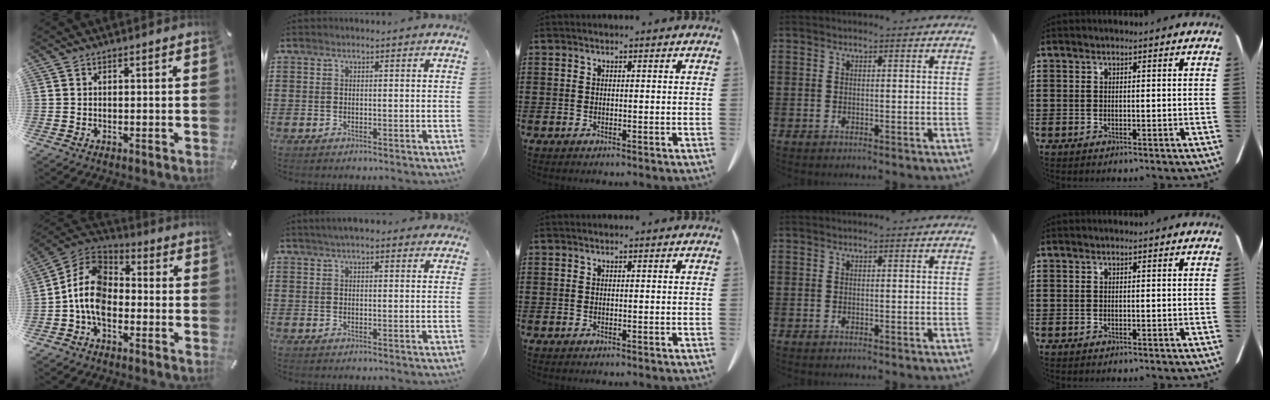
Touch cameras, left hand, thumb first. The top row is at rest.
{"thumb": {"total": 11.2, "force": [-3.8, 7.6, 7.3], "torque": [-0.177, 0.008, -0.079]}, "index": {"total": 3.8, "force": [3.1, 1.0, 1.9], "torque": [-0.045, 0.005, 0.056]}}